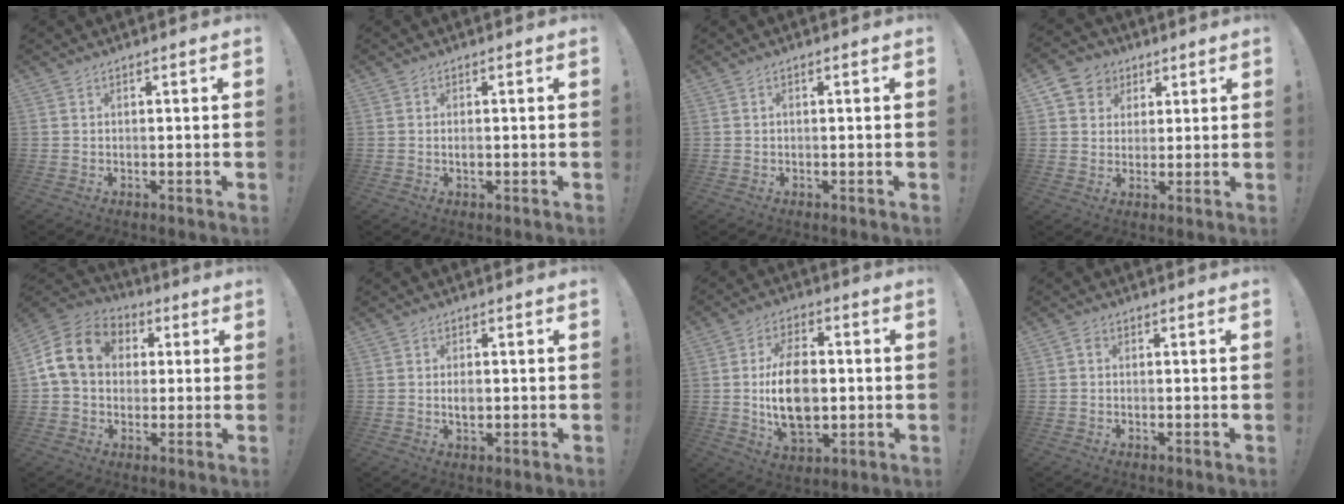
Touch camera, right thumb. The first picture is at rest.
{"total": 1.0, "force": [-0.2, 0.4, 0.9], "torque": [-0.013, -0.001, -0.006]}
{"total": 0.8, "force": [-0.3, 0.0, 0.7], "torque": [-0.014, 0.000, -0.006]}
{"total": 7.4, "force": [2.7, 6.6, 1.8], "torque": [-0.024, -0.011, 0.056]}
{"total": 15.2, "force": [3.4, 11.9, 8.9], "torque": [-0.153, 0.009, 0.069]}
{"total": 2.5, "force": [-0.2, 1.4, 2.0], "torque": [-0.017, -0.004, -0.009]}
{"total": 15.8, "force": [-0.7, 10.0, 12.2], "torque": [-0.224, -0.003, -0.018]}
{"total": 0.8, "force": [-0.3, 0.6, 0.5], "torque": [-0.013, 0.004, -0.006]}